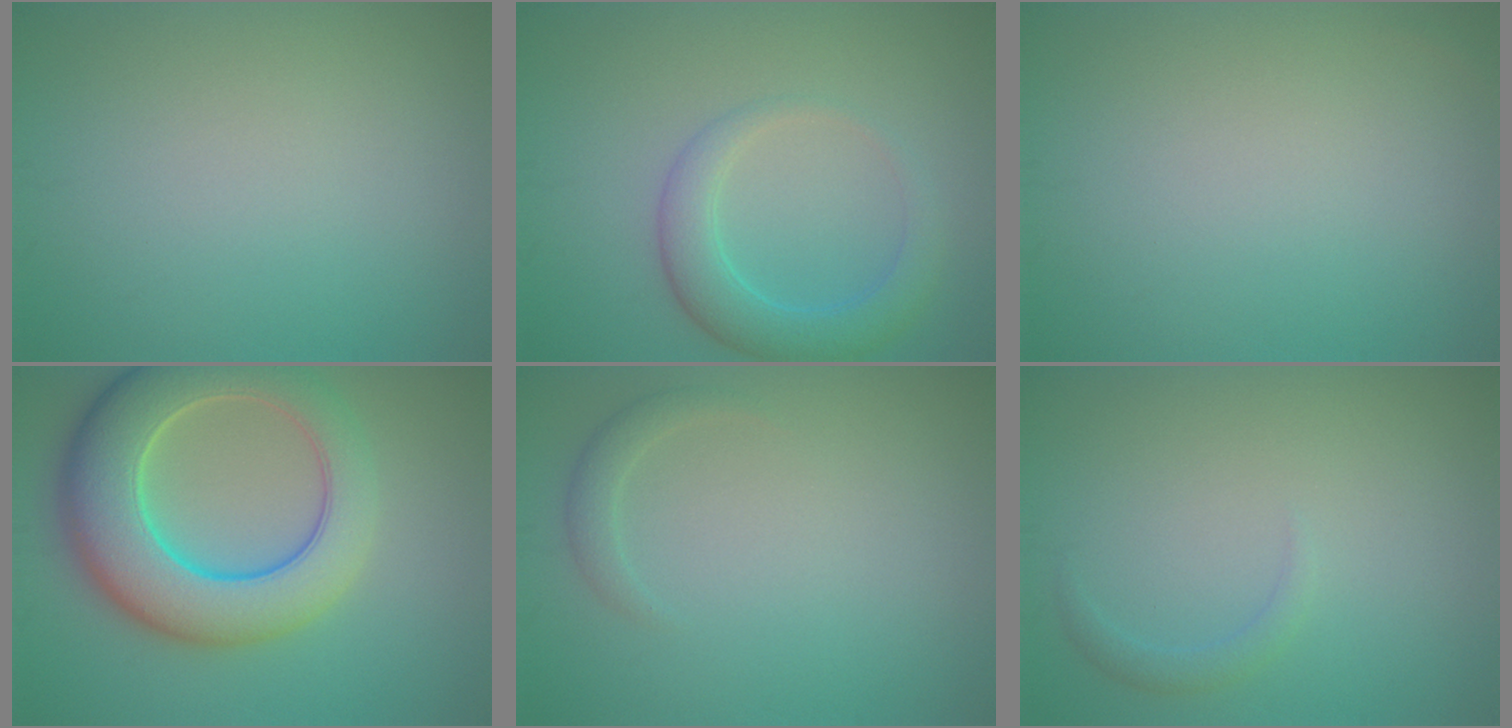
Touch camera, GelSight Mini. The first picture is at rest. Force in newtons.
{"total": 3.8, "press": 3.8, "slide": 0.1}
{"total": 0.0}
{"total": 10.2, "press": 10.2, "slide": 0.3}
{"total": 1.2, "press": 1.2, "slide": 0.1}
{"total": 1.1, "press": 1.1, "slide": 0.0}